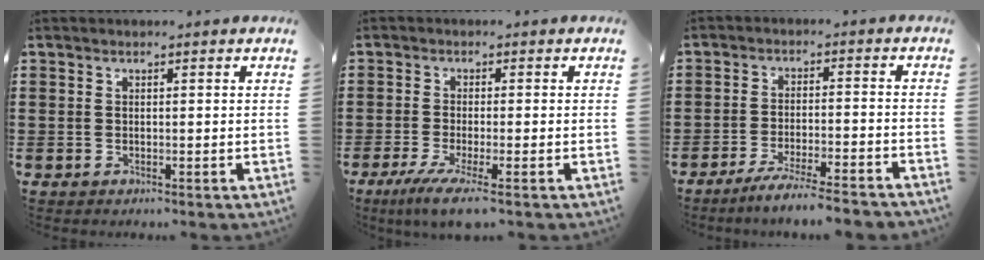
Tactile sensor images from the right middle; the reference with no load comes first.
{"total": 4.5, "force": [-2.5, 0.0, 3.7], "torque": [-0.076, -0.020, -0.042]}
{"total": 5.1, "force": [-4.6, -0.4, 2.2], "torque": [-0.049, -0.016, -0.089]}